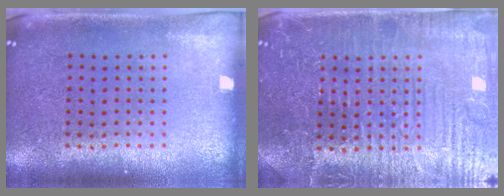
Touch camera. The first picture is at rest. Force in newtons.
{"total": 4.7, "press": 4.6, "slide": 1.1}